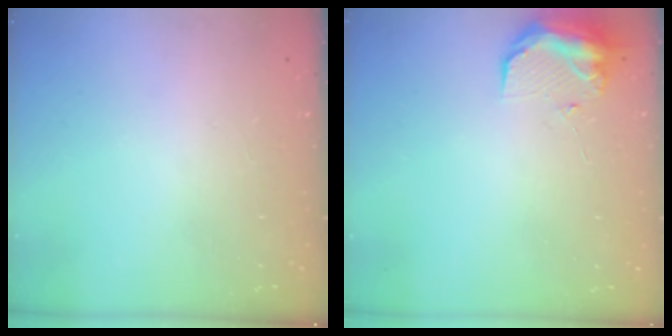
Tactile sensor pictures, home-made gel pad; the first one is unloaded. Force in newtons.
{"total": 9.3, "press": 9.2, "slide": 0.7}